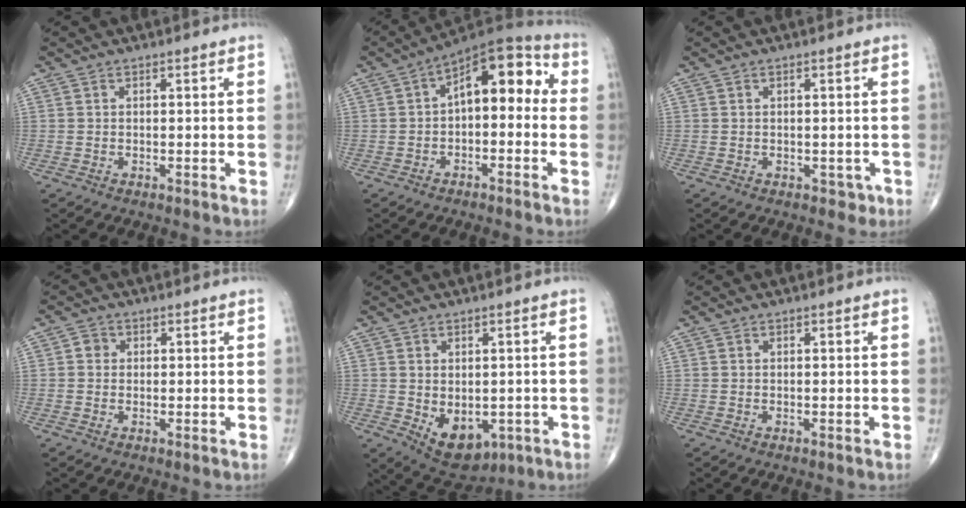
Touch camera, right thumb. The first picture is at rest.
{"total": 12.8, "force": [0.6, 6.9, 10.8], "torque": [-0.120, 0.047, -0.006]}
{"total": 1.8, "force": [-0.5, 1.3, 1.1], "torque": [-0.003, 0.001, -0.002]}
{"total": 1.8, "force": [0.2, 1.7, 0.7], "torque": [-0.001, 0.003, -0.001]}
{"total": 8.8, "force": [-2.1, 5.8, 6.3], "torque": [-0.069, -0.008, -0.010]}
{"total": 0.0}